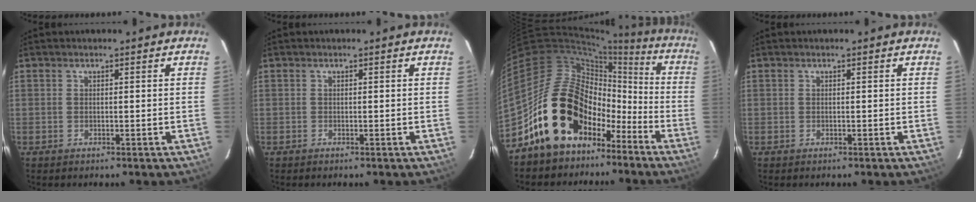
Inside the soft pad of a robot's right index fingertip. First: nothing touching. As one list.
[{"total": 0.0}, {"total": 19.7, "force": [-10.5, 14.2, 8.7], "torque": [-0.171, 0.052, -0.162]}, {"total": 0.0}]